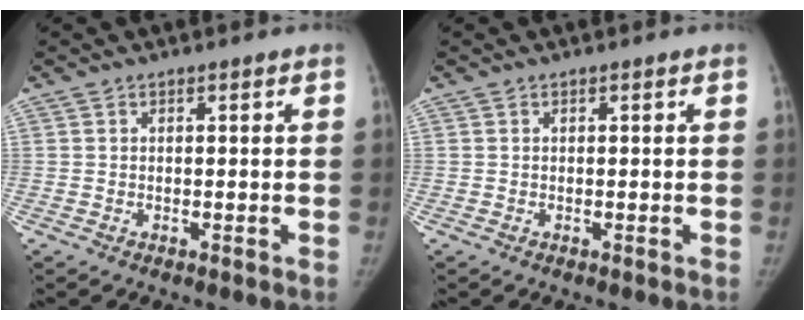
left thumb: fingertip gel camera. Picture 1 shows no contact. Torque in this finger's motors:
{"motor_torque": [0.00, 0.00, 0.20, -0.20, 0.00]}